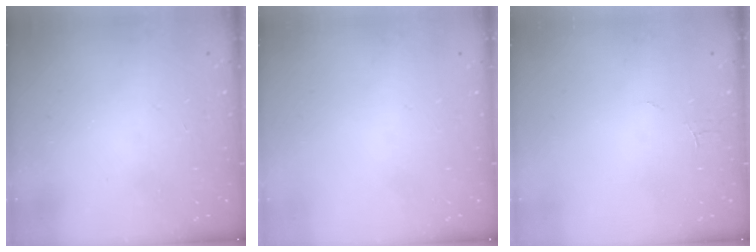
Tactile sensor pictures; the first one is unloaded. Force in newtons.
{"total": 0.0}
{"total": 3.0, "press": 3.0, "slide": 0.2}